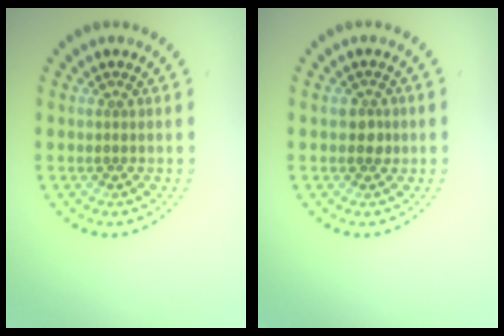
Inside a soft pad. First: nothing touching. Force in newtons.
{"total": 1.5, "press": 1.5, "slide": 0.3}